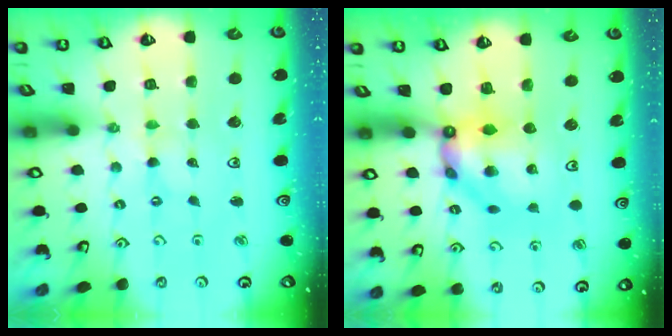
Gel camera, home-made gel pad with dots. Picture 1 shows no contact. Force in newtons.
{"total": 9.6, "press": 9.5, "slide": 1.1}